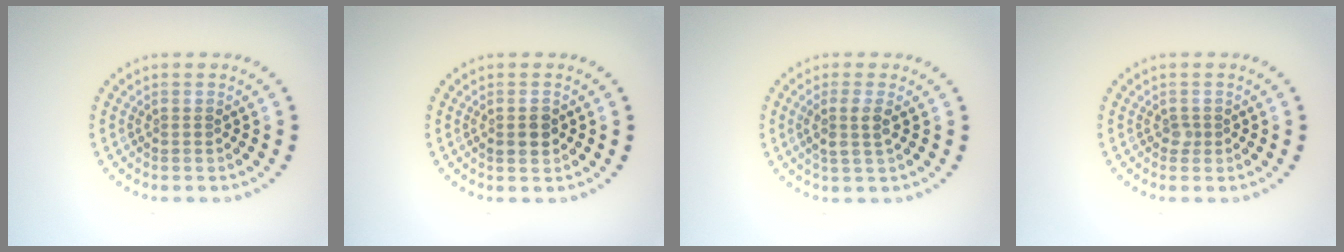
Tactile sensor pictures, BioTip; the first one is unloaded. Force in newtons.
{"total": 1.3, "press": 1.3, "slide": 0.1}
{"total": 2.1, "press": 1.8, "slide": 0.9}
{"total": 0.7, "press": 0.5, "slide": 0.6}